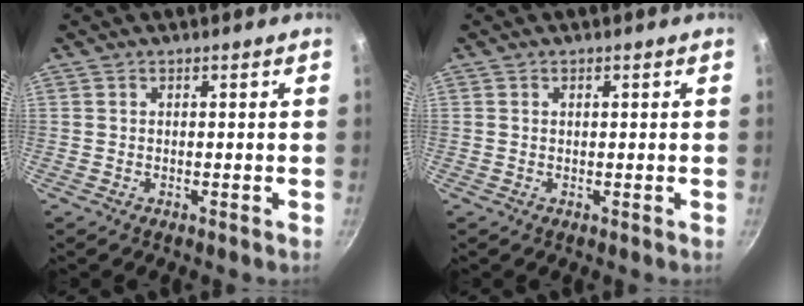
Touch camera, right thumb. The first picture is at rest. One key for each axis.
{"total": 0.5, "fx": 0.2, "fy": 0.3, "fz": 0.4, "tx": -0.006, "ty": 0.002, "tz": 0.003}